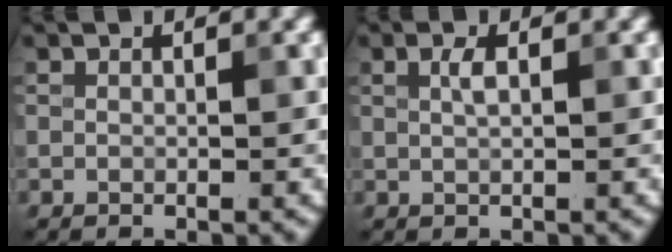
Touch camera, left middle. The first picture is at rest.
{"total": 1.2, "force": [0.4, 0.4, 1.0], "torque": [-0.022, 0.003, 0.008]}